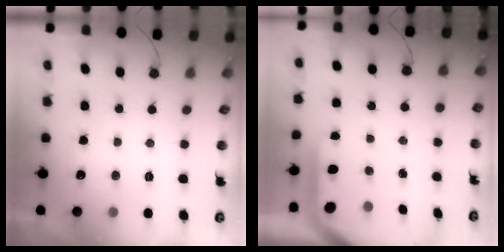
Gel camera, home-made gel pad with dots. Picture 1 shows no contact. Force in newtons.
{"total": 5.5, "press": 5.5, "slide": 0.5}